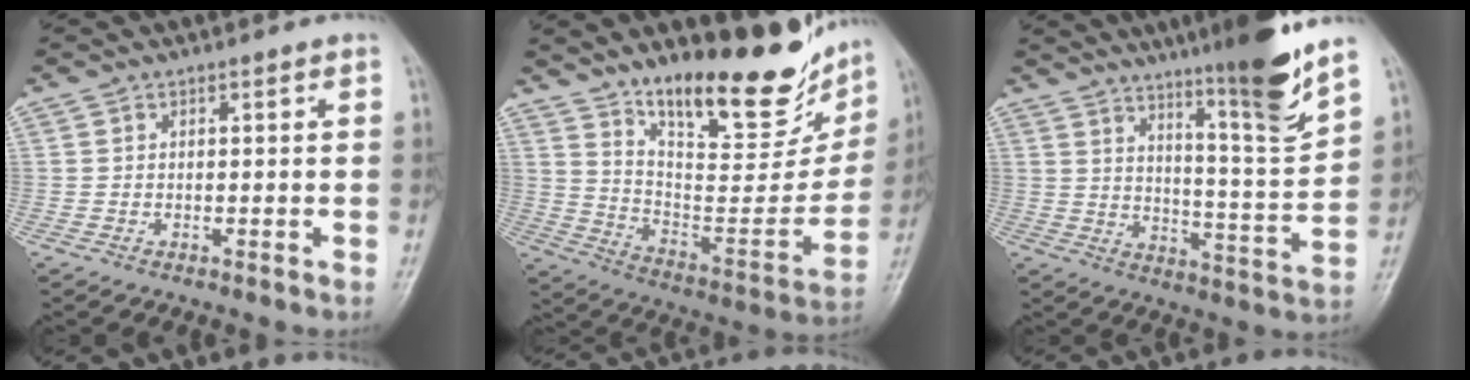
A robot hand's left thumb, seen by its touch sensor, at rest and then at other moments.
{"total": 24.0, "force": [17.7, 7.2, 14.5], "torque": [-0.171, -0.105, 0.283]}
{"total": 15.8, "force": [11.1, 0.7, 11.2], "torque": [-0.151, -0.075, 0.175]}